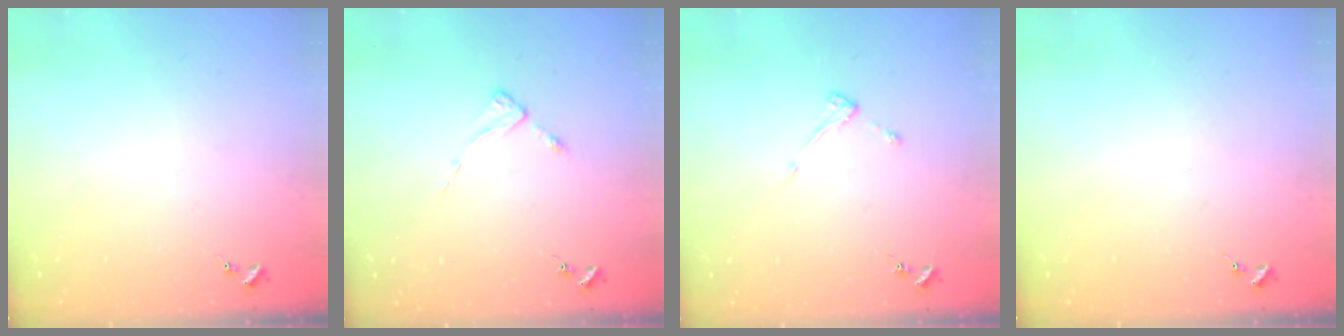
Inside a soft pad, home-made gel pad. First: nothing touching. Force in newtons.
{"total": 2.6, "press": 2.6, "slide": 0.3}
{"total": 2.9, "press": 2.9, "slide": 0.5}
{"total": 0.0}